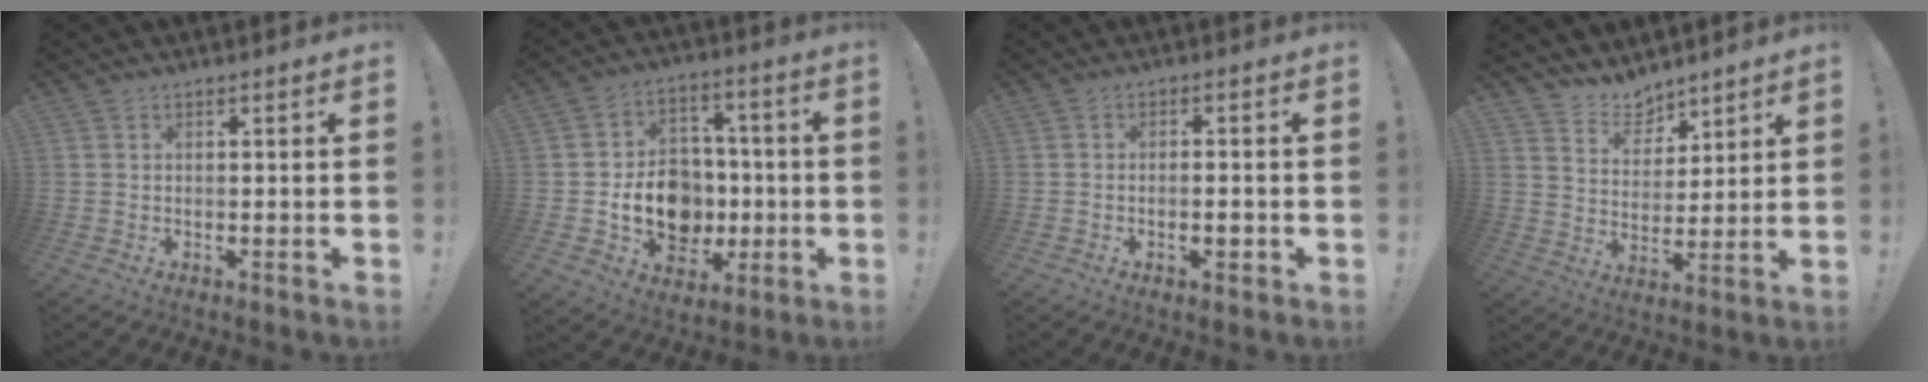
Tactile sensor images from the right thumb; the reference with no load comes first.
{"total": 14.9, "force": [-2.9, 12.2, 8.0], "torque": [-0.125, 0.024, -0.039]}
{"total": 2.8, "force": [-1.1, 1.1, 2.3], "torque": [-0.029, 0.003, -0.019]}
{"total": 7.8, "force": [6.6, 4.1, 0.8], "torque": [-0.028, -0.060, 0.128]}